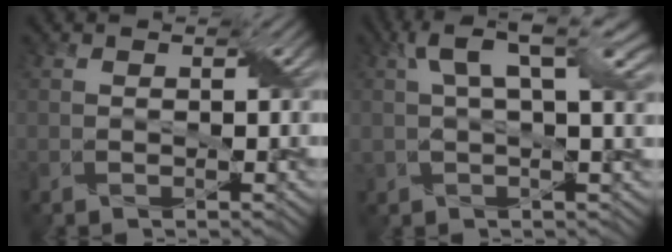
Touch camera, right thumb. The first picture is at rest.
{"total": 7.9, "force": [3.0, 2.2, 7.0], "torque": [-0.134, 0.018, 0.053]}